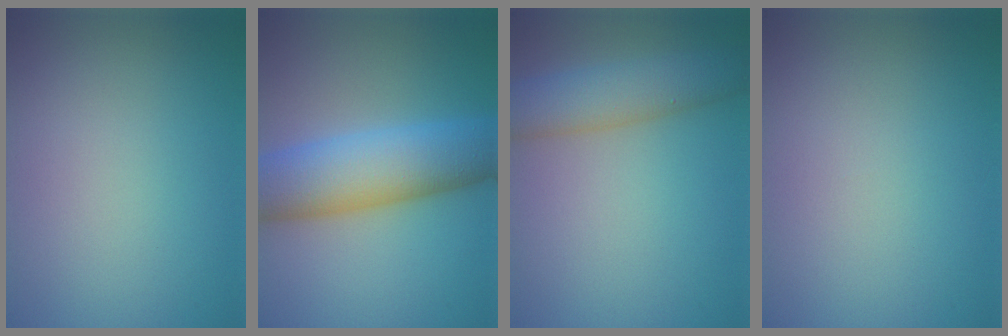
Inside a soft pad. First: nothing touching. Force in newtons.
{"total": 8.8, "press": 8.8, "slide": 0.1}
{"total": 5.1, "press": 5.1, "slide": 0.2}
{"total": 0.0}